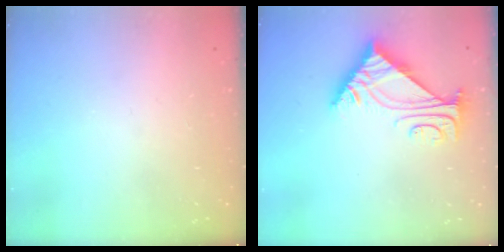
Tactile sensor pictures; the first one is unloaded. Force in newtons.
{"total": 5.6, "press": 5.5, "slide": 0.8}